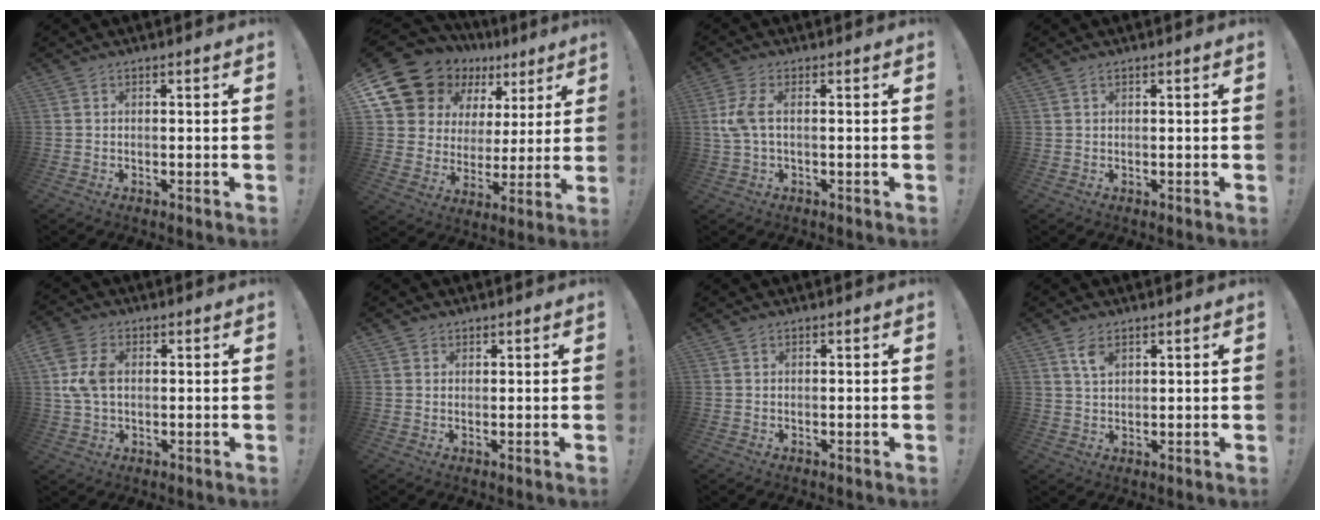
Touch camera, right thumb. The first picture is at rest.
{"total": 16.8, "force": [12.2, 9.9, 6.1], "torque": [-0.122, -0.083, 0.246]}
{"total": 5.9, "force": [0.4, 2.2, 5.4], "torque": [-0.120, -0.005, 0.007]}
{"total": 0.5, "force": [0.4, 0.2, 0.3], "torque": [-0.002, -0.001, 0.007]}
{"total": 9.7, "force": [1.6, 6.7, 6.9], "torque": [-0.138, 0.001, 0.032]}
{"total": 1.4, "force": [1.0, 1.0, 0.2], "torque": [-0.004, -0.003, 0.018]}
{"total": 0.0}
{"total": 4.6, "force": [2.8, 2.4, 2.8], "torque": [-0.046, -0.012, 0.048]}